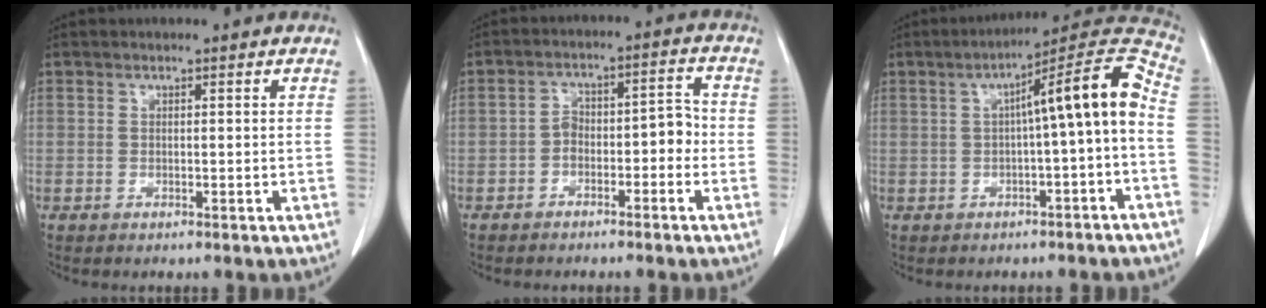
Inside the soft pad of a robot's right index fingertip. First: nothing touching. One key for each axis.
{"total": 5.6, "fx": -2.2, "fy": 2.8, "fz": 4.3, "tx": -0.057, "ty": 0.038, "tz": -0.031}
{"total": 11.2, "fx": -0.6, "fy": 0.5, "fz": 11.2, "tx": -0.157, "ty": 0.038, "tz": -0.012}